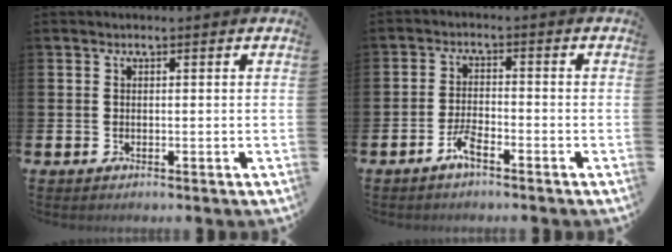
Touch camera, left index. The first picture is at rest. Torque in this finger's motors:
{"motor_torque": [0.27, 0.36, 0.04, 0.06]}